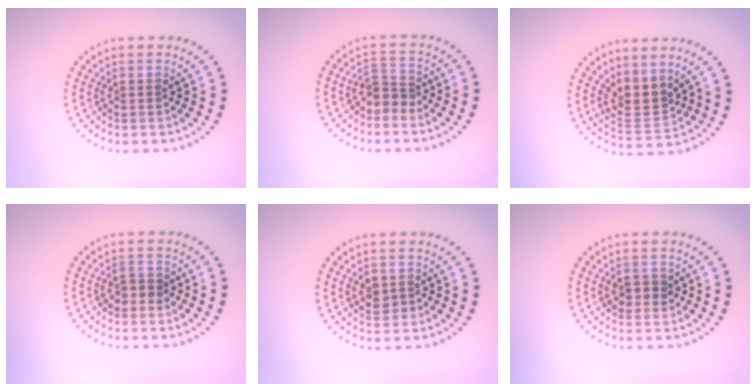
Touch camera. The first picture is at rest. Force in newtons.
{"total": 2.1, "press": 1.6, "slide": 1.3}
{"total": 3.0, "press": 2.4, "slide": 1.7}
{"total": 1.2, "press": 1.1, "slide": 0.4}
{"total": 1.7, "press": 1.7, "slide": 0.2}
{"total": 1.3, "press": 1.2, "slide": 0.5}